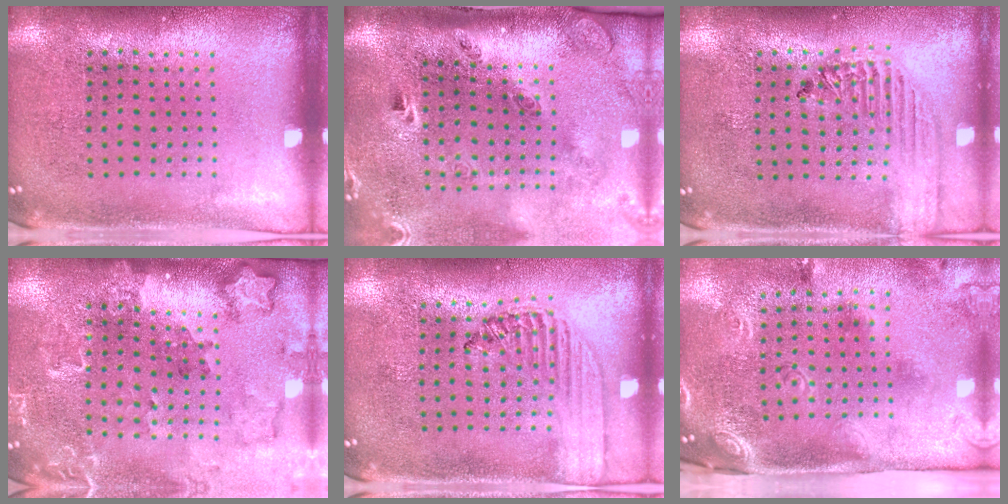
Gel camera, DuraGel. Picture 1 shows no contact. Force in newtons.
{"total": 3.0, "press": 1.9, "slide": 2.2}
{"total": 1.8, "press": 1.6, "slide": 0.7}
{"total": 1.8, "press": 1.8, "slide": 0.2}
{"total": 1.4, "press": 1.3, "slide": 0.5}
{"total": 2.9, "press": 1.8, "slide": 2.3}